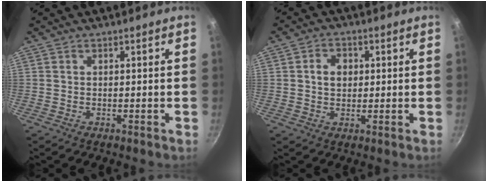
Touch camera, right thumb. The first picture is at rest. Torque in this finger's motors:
{"motor_torque": [-0.54, -0.03, 0.20, 0.10, 0.03]}